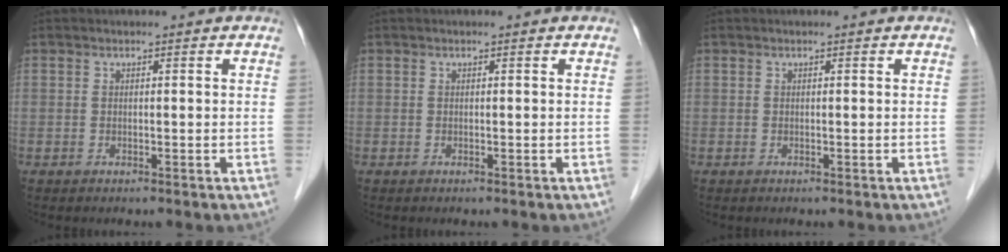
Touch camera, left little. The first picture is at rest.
{"total": 0.0}
{"total": 0.0}